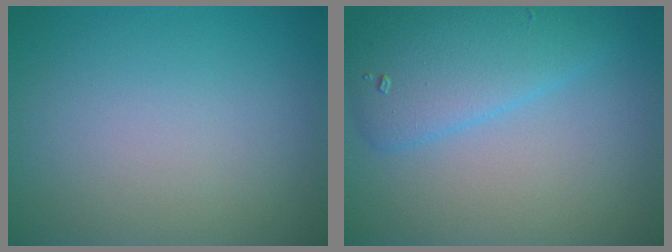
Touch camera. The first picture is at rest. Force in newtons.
{"total": 4.5, "press": 4.5, "slide": 0.2}